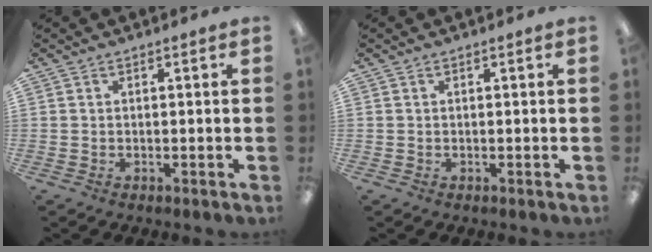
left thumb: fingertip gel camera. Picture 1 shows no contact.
{"total": 0.0}